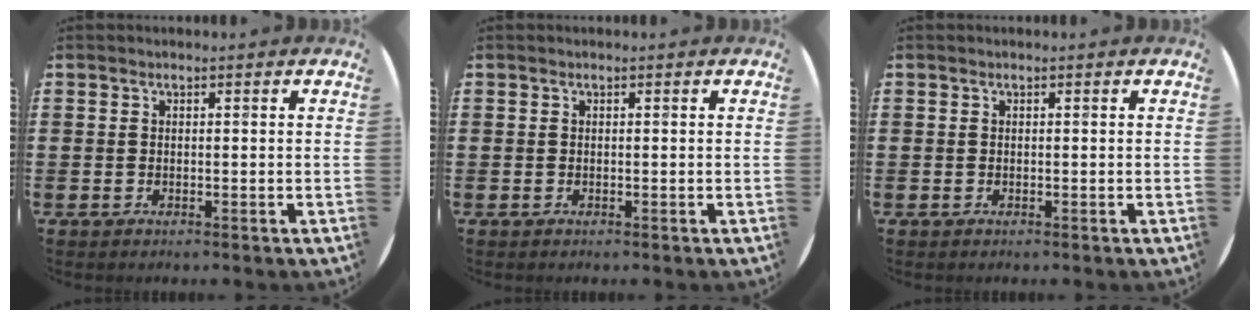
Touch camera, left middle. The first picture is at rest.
{"total": 0.0}
{"total": 0.0}